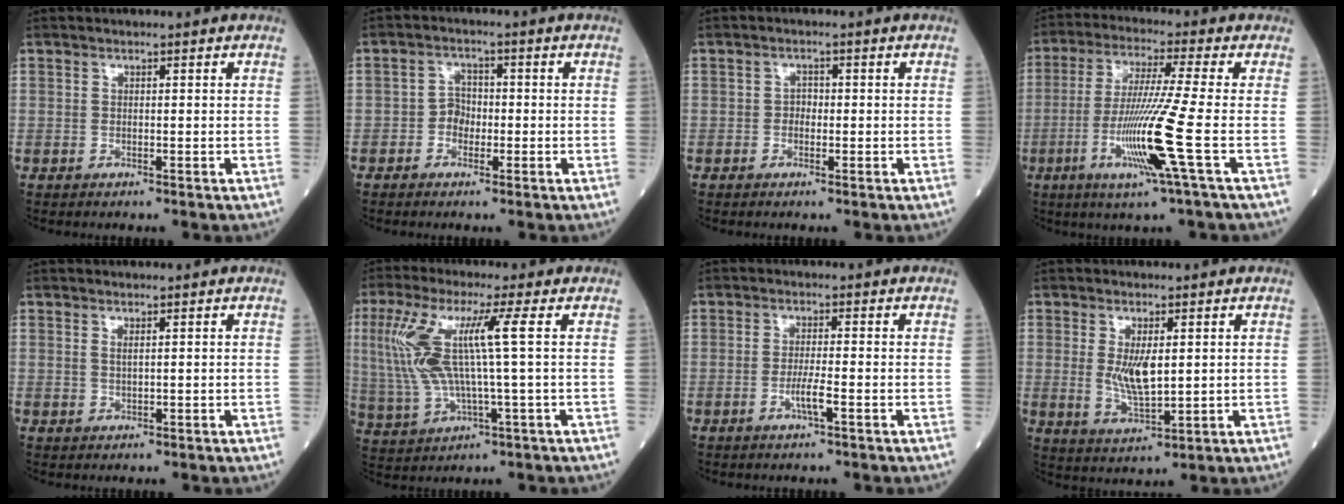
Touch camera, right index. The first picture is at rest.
{"total": 2.4, "force": [-0.9, 1.7, 1.5], "torque": [-0.021, 0.008, -0.020]}
{"total": 1.1, "force": [-0.3, 0.6, 0.9], "torque": [-0.012, 0.004, -0.006]}
{"total": 12.1, "force": [-3.6, -2.5, 11.2], "torque": [-0.230, -0.023, -0.074]}
{"total": 1.0, "force": [0.4, -0.2, 0.9], "torque": [-0.020, -0.003, 0.008]}
{"total": 11.8, "force": [2.2, 0.2, 11.6], "torque": [-0.270, 0.015, 0.046]}
{"total": 3.0, "force": [-1.2, -0.6, 2.7], "torque": [-0.056, -0.005, -0.025]}
{"total": 6.0, "force": [0.8, 1.4, 5.8], "torque": [-0.117, -0.011, 0.021]}